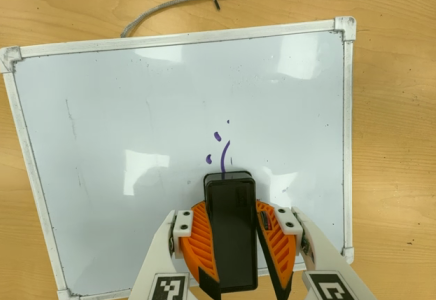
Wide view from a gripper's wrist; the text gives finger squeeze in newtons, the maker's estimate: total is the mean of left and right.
{"total": 11.6, "left": 11.9, "right": 11.4}